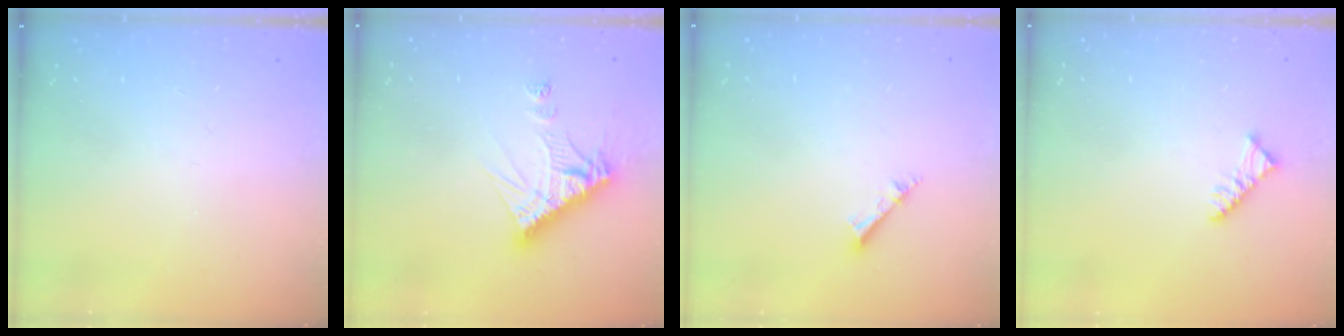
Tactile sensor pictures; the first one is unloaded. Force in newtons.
{"total": 11.2, "press": 11.2, "slide": 1.0}
{"total": 2.3, "press": 2.3, "slide": 0.1}
{"total": 5.2, "press": 5.1, "slide": 0.8}